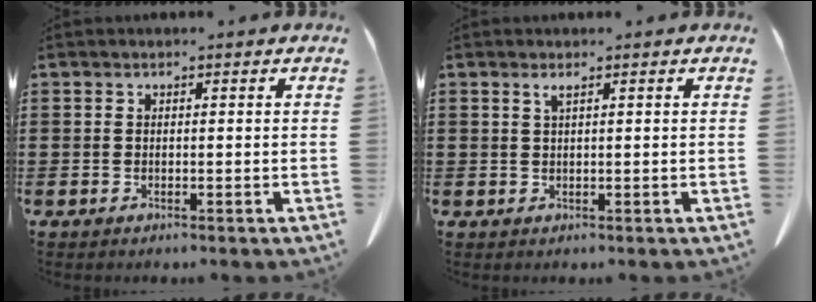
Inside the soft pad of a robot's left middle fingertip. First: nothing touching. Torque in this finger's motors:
{"motor_torque": [0.63, 0.36, 0.02, 0.01]}